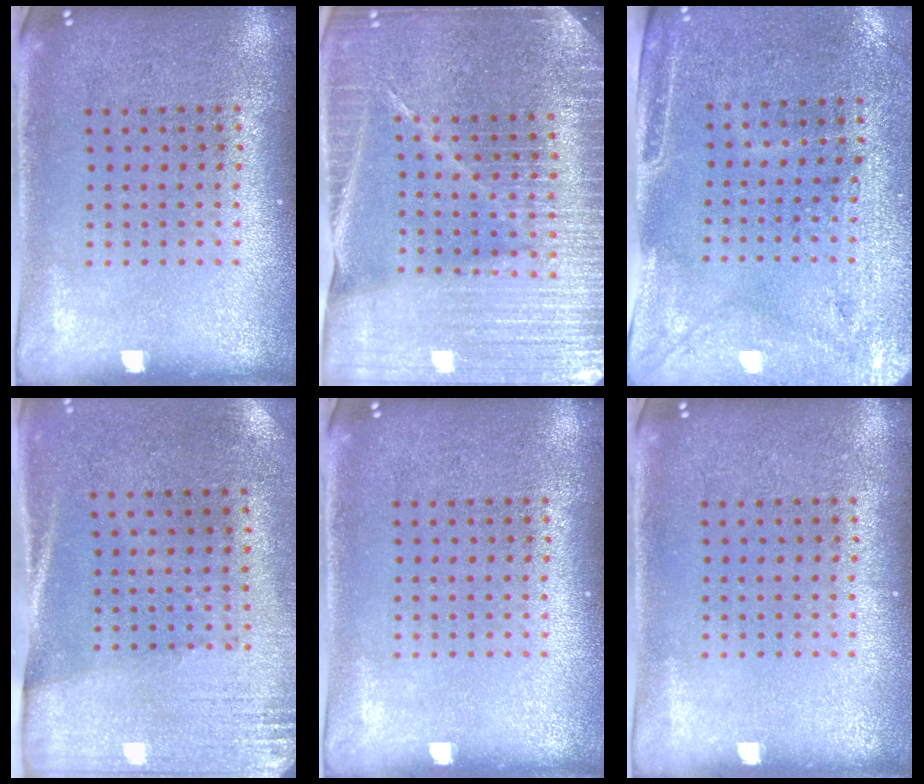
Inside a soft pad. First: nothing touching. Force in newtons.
{"total": 4.7, "press": 4.4, "slide": 1.8}
{"total": 3.0, "press": 2.5, "slide": 1.5}
{"total": 2.7, "press": 2.4, "slide": 1.2}
{"total": 0.0}
{"total": 0.0}